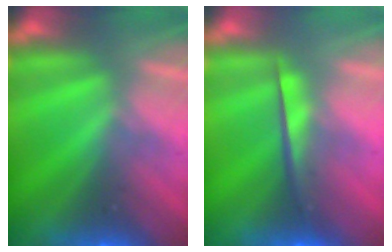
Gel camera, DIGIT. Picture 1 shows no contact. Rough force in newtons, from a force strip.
{"total": 4.7}